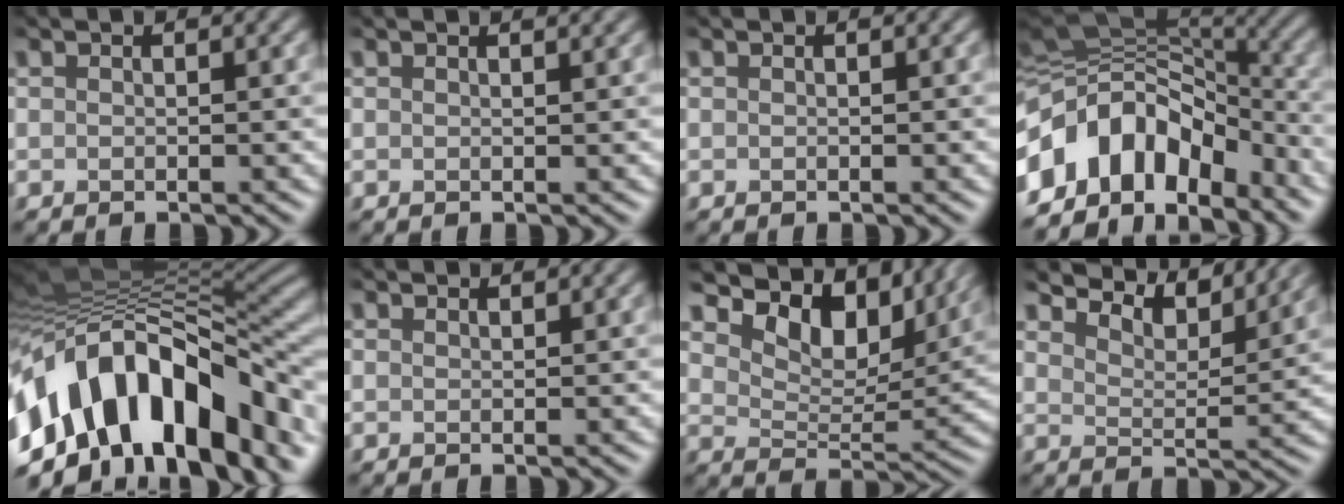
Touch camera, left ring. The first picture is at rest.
{"total": 1.4, "force": [1.1, 0.4, 0.7], "torque": [-0.004, 0.002, 0.009]}
{"total": 0.0}
{"total": 11.5, "force": [-5.1, 7.3, 7.2], "torque": [-0.141, 0.020, -0.100]}
{"total": 16.0, "force": [-6.4, 9.1, 11.4], "torque": [-0.187, 0.020, -0.109]}
{"total": 0.6, "force": [0.6, 0.1, 0.0], "torque": [0.001, -0.002, 0.012]}
{"total": 10.5, "force": [7.4, 5.0, 5.5], "torque": [-0.086, 0.000, 0.124]}
{"total": 7.7, "force": [7.2, 1.3, 2.4], "torque": [-0.058, 0.005, 0.098]}